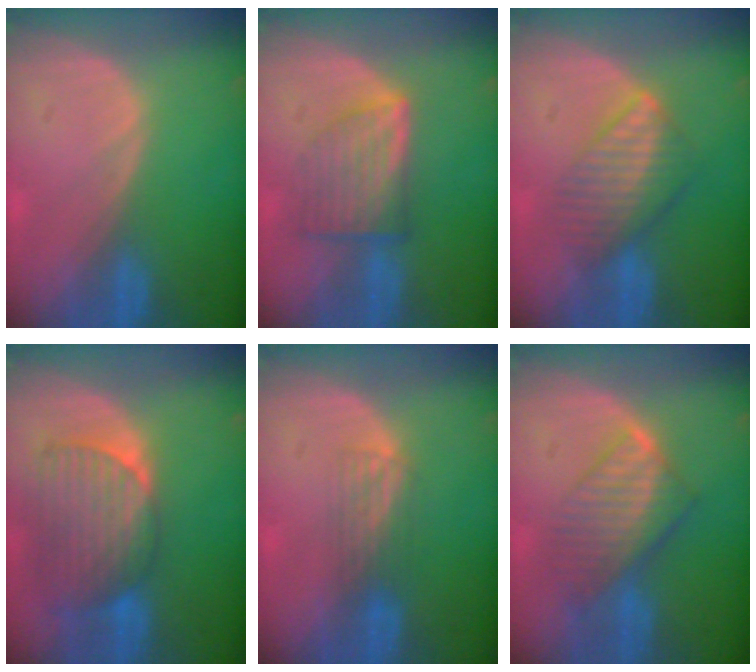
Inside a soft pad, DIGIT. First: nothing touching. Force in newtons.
{"total": 7.2, "press": 6.5, "slide": 3.1}
{"total": 6.4, "press": 6.2, "slide": 1.7}
{"total": 9.2, "press": 8.3, "slide": 3.9}
{"total": 2.9, "press": 2.6, "slide": 1.2}
{"total": 8.0, "press": 7.1, "slide": 3.7}